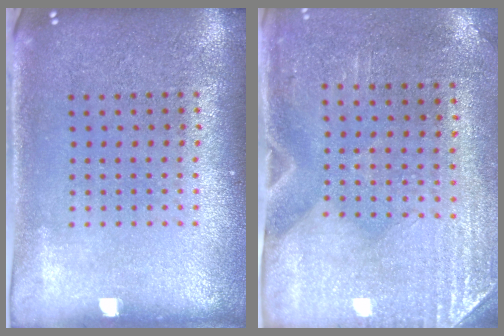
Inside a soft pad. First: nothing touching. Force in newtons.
{"total": 3.0, "press": 2.5, "slide": 1.5}